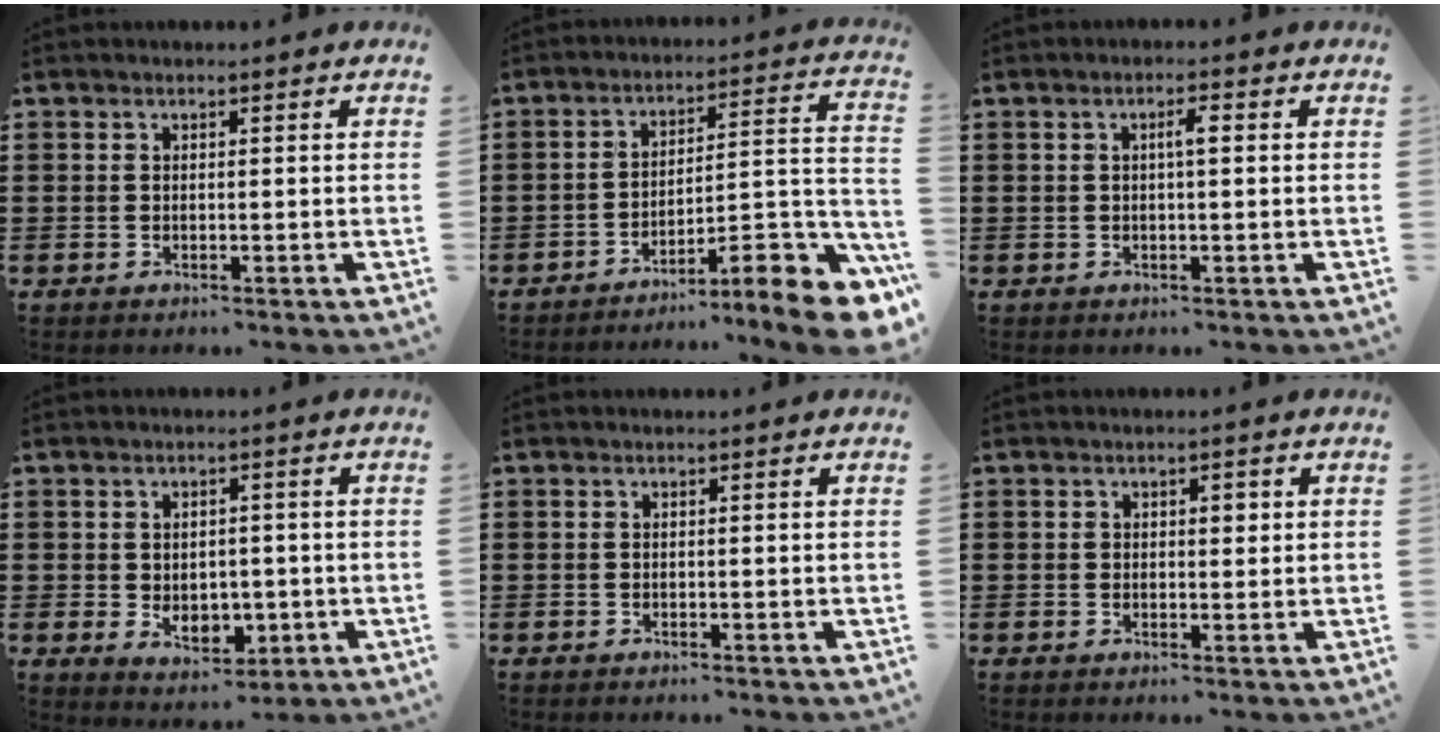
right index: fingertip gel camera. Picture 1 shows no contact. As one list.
[{"total": 8.9, "force": [-6.5, 1.4, 6.0], "torque": [-0.070, -0.001, -0.125]}, {"total": 2.1, "force": [0.2, 0.4, 2.0], "torque": [-0.039, 0.003, 0.001]}, {"total": 3.9, "force": [-0.7, 2.8, 2.7], "torque": [-0.048, 0.006, -0.016]}, {"total": 0.0}, {"total": 1.3, "force": [0.3, 1.0, 0.9], "torque": [-0.010, 0.006, 0.001]}]